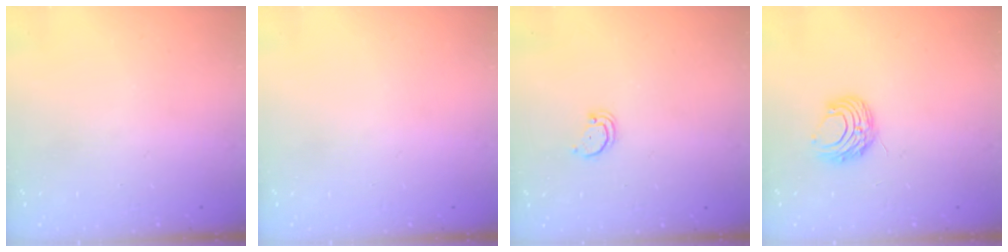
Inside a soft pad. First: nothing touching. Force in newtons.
{"total": 0.0}
{"total": 2.1, "press": 2.1, "slide": 0.2}
{"total": 7.6, "press": 7.6, "slide": 0.5}